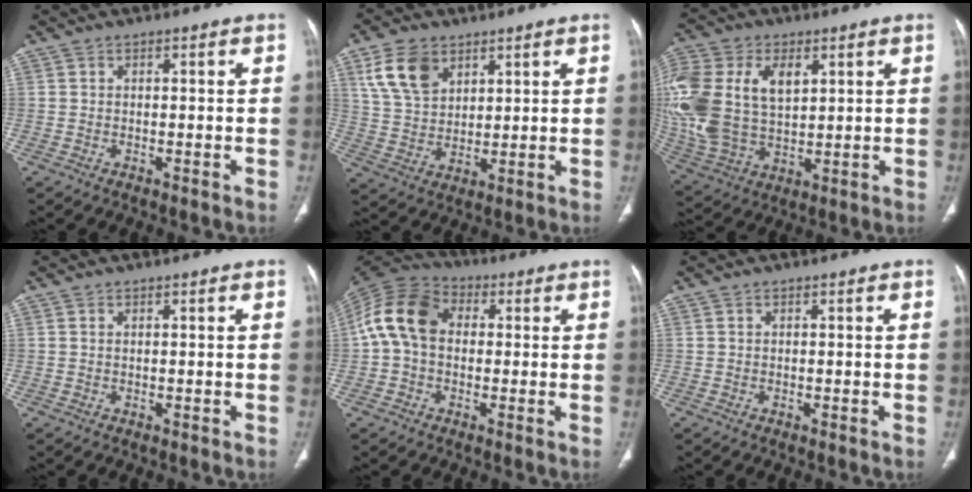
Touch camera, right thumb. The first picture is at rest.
{"total": 10.0, "force": [5.2, 6.6, 5.4], "torque": [-0.086, -0.016, 0.108]}
{"total": 22.1, "force": [5.2, 14.2, 16.1], "torque": [-0.368, 0.005, 0.103]}
{"total": 0.0}
{"total": 11.9, "force": [0.8, 8.8, 7.9], "torque": [-0.147, 0.032, 0.002]}
{"total": 0.0}